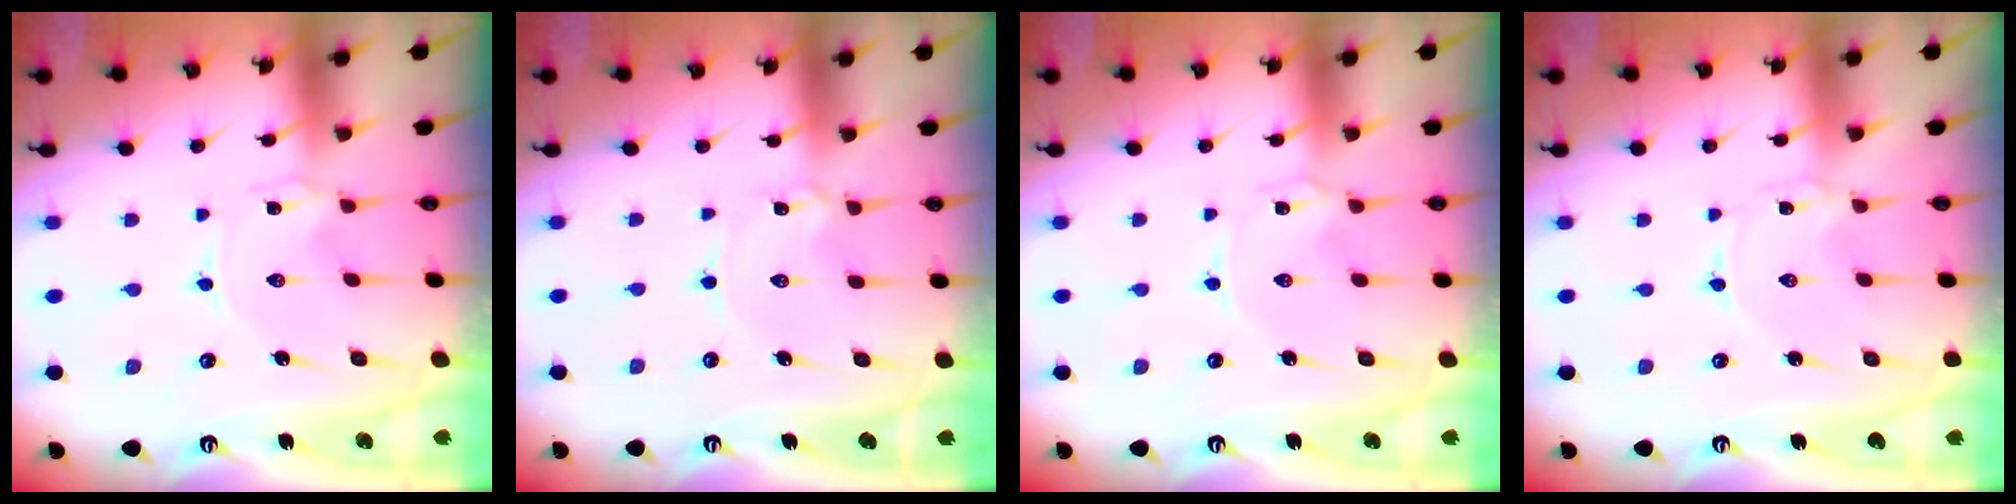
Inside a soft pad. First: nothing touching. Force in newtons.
{"total": 1.6, "press": 1.6, "slide": 0.1}
{"total": 0.7, "press": 0.6, "slide": 0.3}
{"total": 0.0}